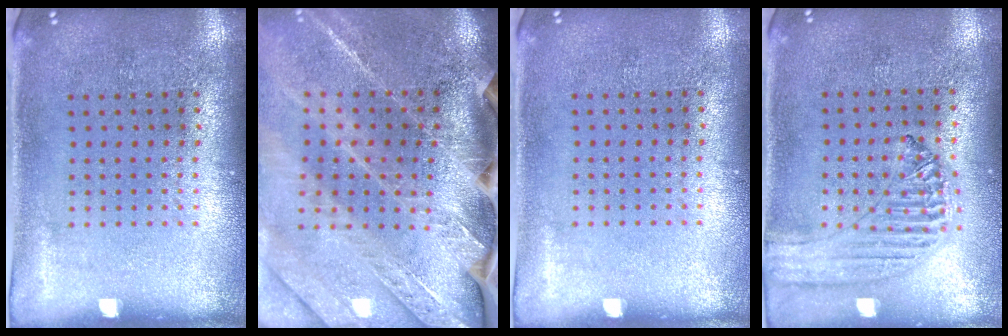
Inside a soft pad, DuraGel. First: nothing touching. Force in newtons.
{"total": 3.9, "press": 3.4, "slide": 2.0}
{"total": 0.0}
{"total": 1.2, "press": 1.2, "slide": 0.1}